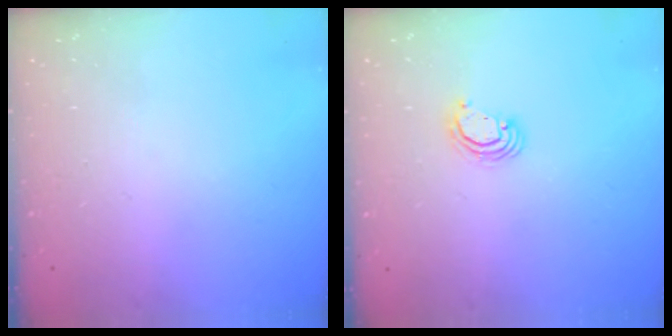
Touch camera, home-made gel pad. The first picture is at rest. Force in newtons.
{"total": 3.0, "press": 3.0, "slide": 0.3}